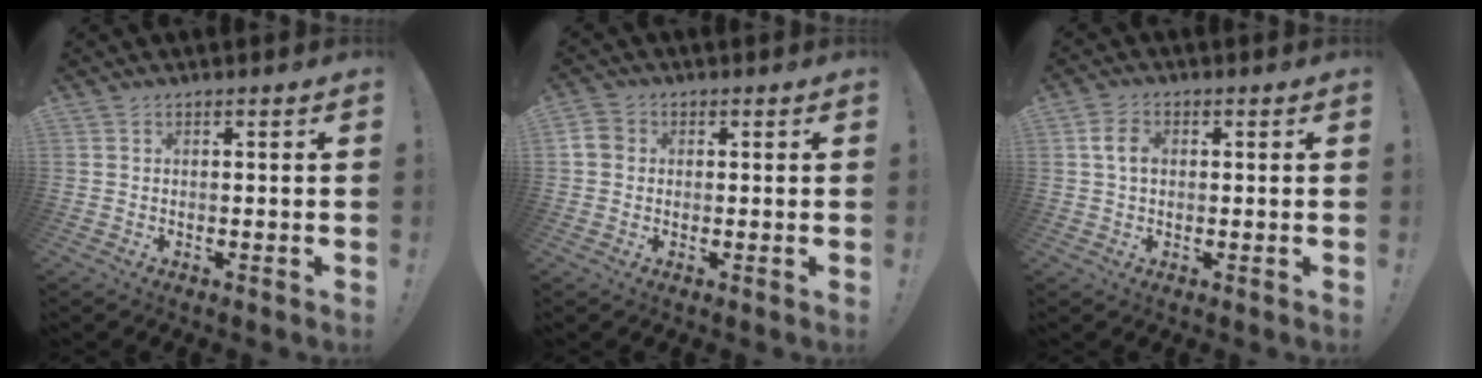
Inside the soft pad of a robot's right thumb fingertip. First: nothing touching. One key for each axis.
{"total": 4.7, "fx": 0.3, "fy": 4.0, "fz": 2.4, "tx": -0.048, "ty": 0.012, "tz": 0.008}
{"total": 5.4, "fx": 0.8, "fy": 3.8, "fz": 3.7, "tx": -0.068, "ty": 0.013, "tz": 0.019}